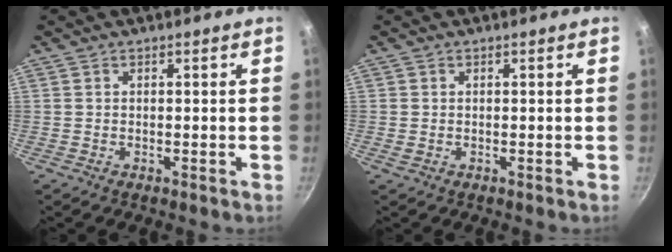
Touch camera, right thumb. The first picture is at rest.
{"total": 0.7, "force": [0.0, 0.6, 0.3], "torque": [-0.006, 0.001, 0.000]}